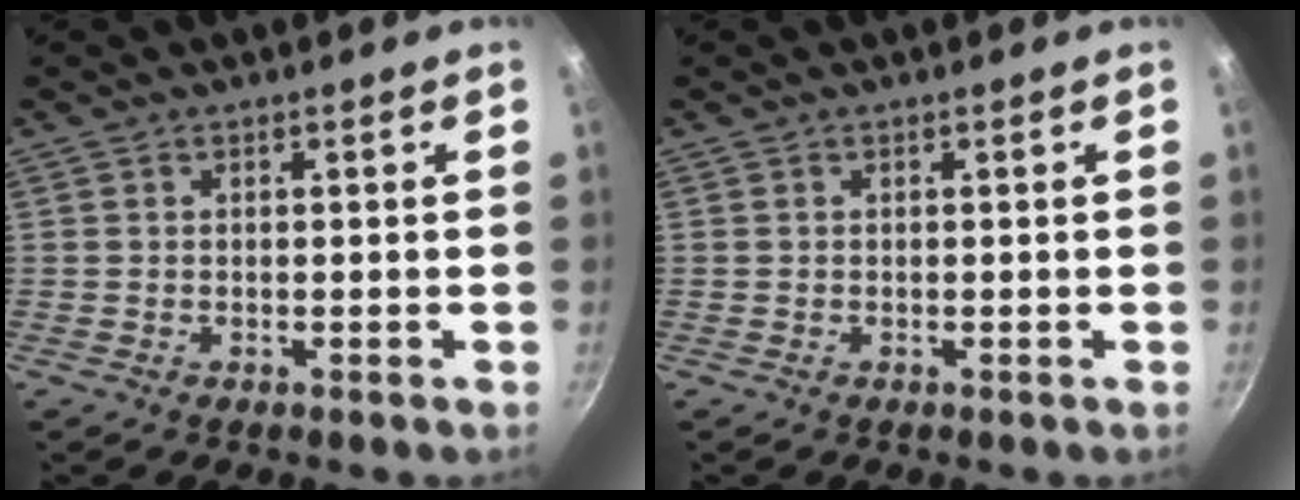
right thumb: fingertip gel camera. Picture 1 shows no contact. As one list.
[{"total": 0.0}]